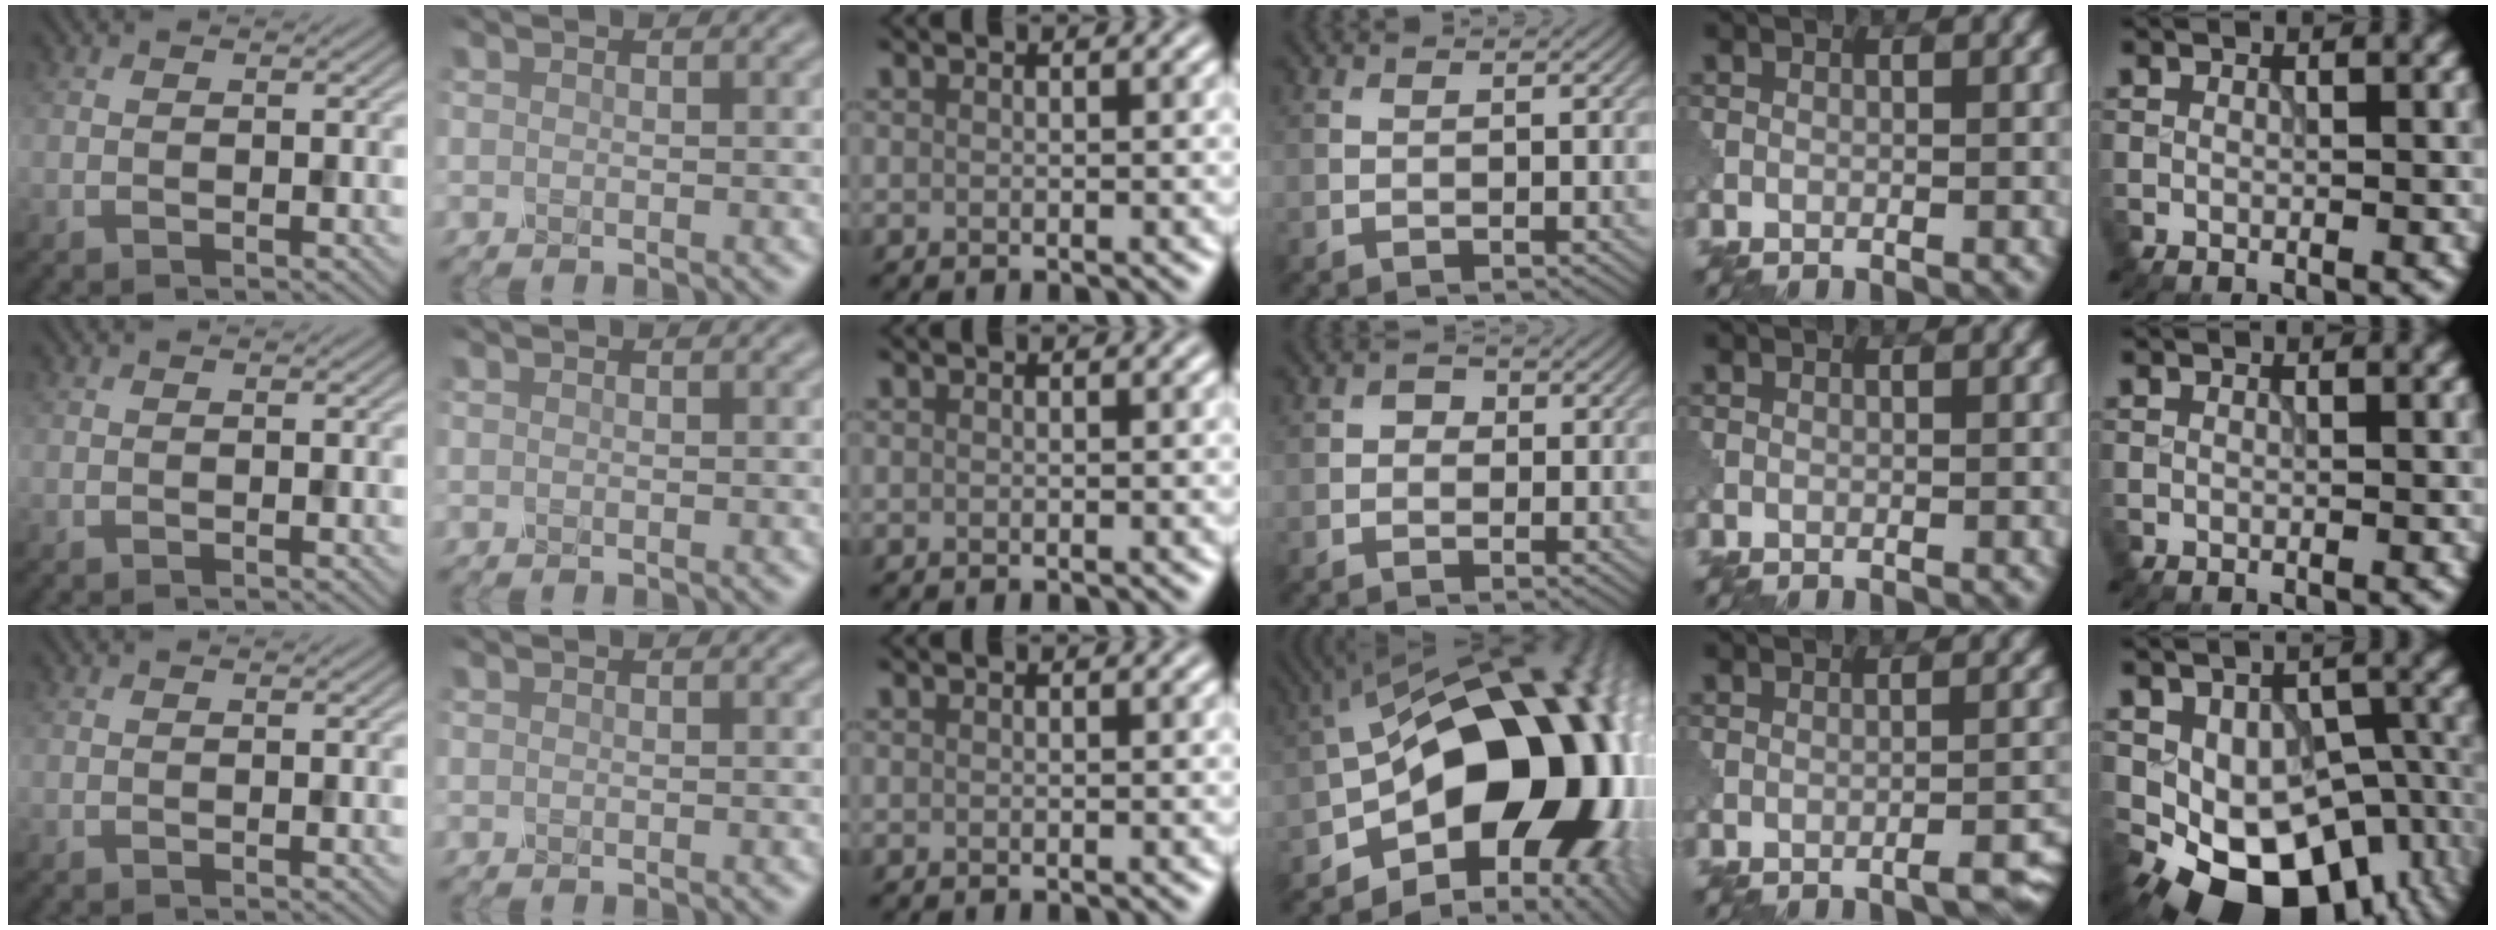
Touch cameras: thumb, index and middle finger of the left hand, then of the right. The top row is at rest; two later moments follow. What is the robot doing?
{"motion": "shake", "object": "plastic piggy bank"}